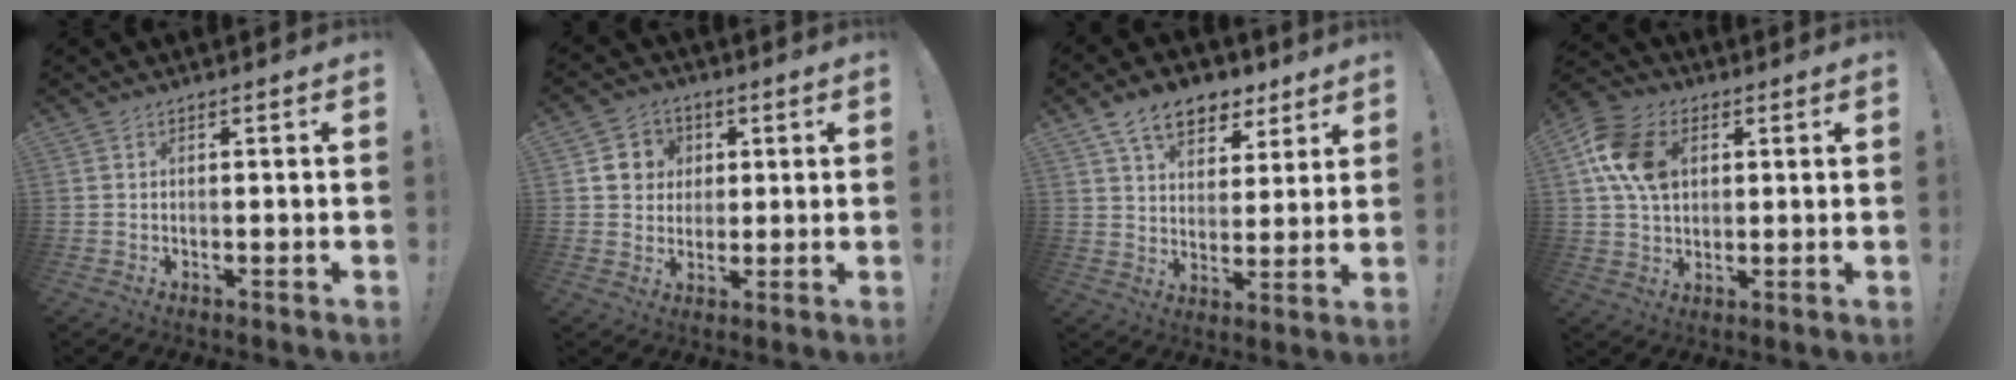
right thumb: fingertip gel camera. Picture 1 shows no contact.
{"total": 8.1, "force": [2.0, 7.7, 1.7], "torque": [-0.024, -0.005, 0.043]}
{"total": 13.0, "force": [8.0, 7.9, 6.4], "torque": [-0.102, -0.039, 0.150]}
{"total": 13.5, "force": [3.9, 9.8, 8.4], "torque": [-0.139, -0.001, 0.078]}